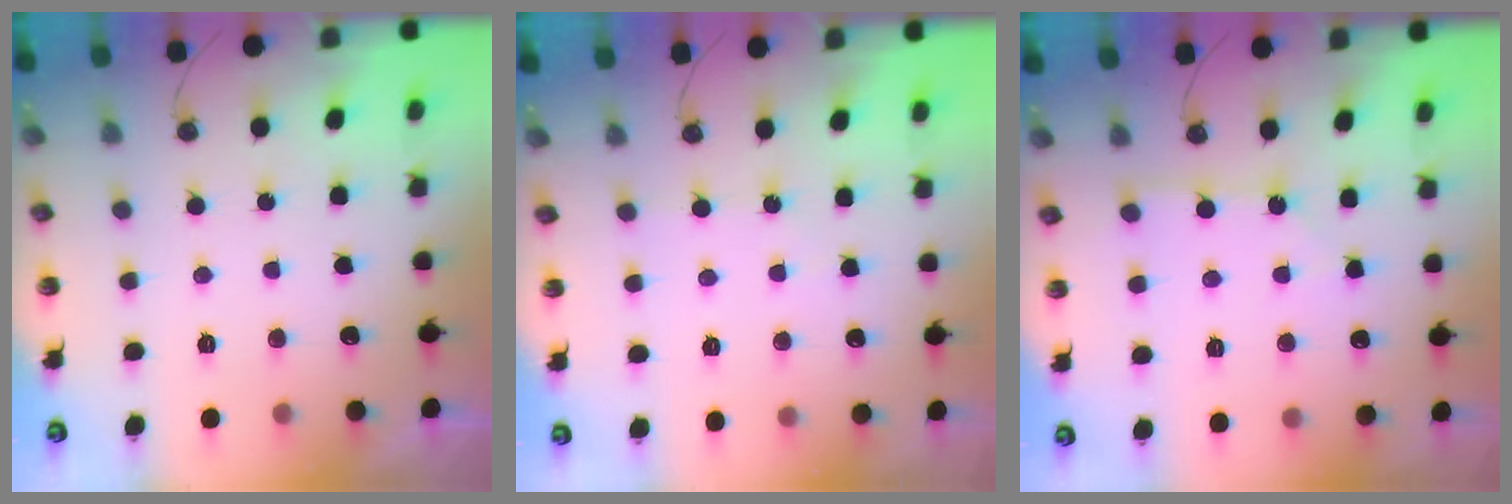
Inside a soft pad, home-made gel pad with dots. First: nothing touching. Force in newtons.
{"total": 2.5, "press": 2.5, "slide": 0.4}
{"total": 2.0, "press": 2.0, "slide": 0.3}